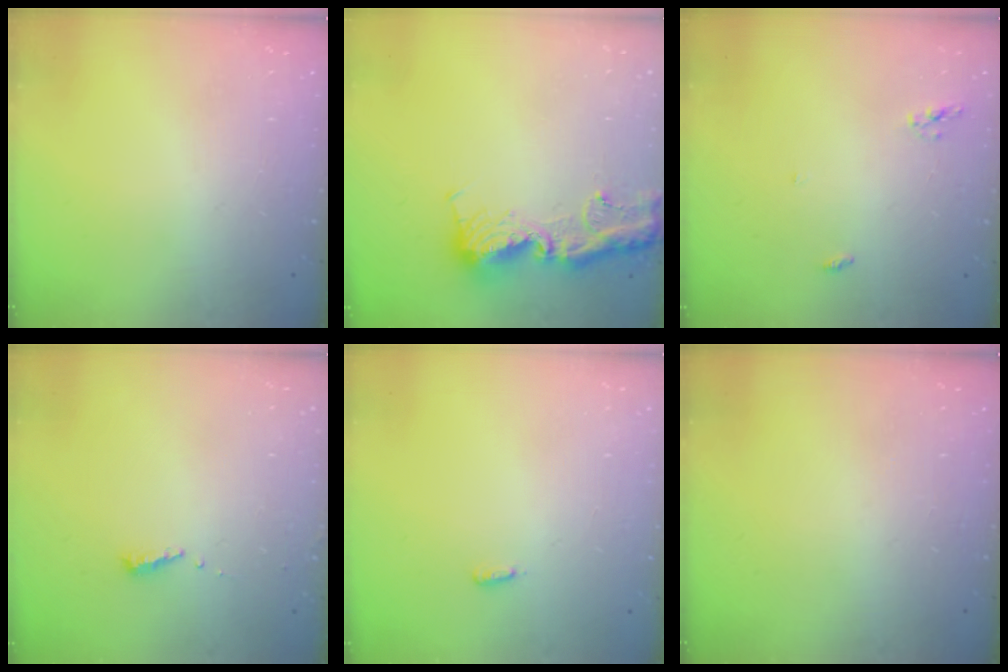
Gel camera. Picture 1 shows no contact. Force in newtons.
{"total": 13.2, "press": 13.1, "slide": 1.3}
{"total": 3.8, "press": 3.8, "slide": 0.1}
{"total": 5.3, "press": 5.3, "slide": 0.5}
{"total": 2.7, "press": 2.6, "slide": 0.9}
{"total": 0.0}